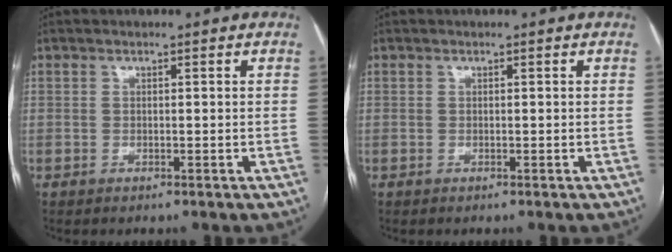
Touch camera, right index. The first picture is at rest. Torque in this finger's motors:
{"motor_torque": [0.00, 0.00, 0.00, 0.00]}